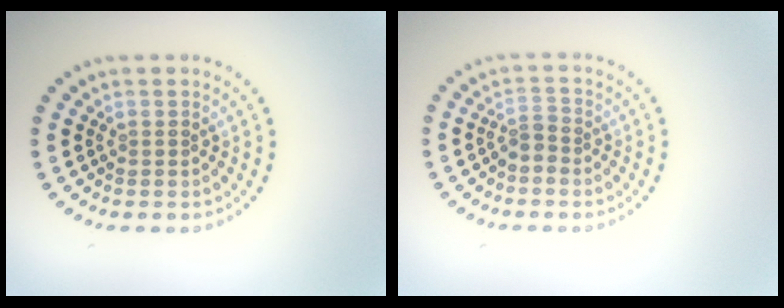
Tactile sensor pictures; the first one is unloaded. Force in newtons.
{"total": 1.5, "press": 1.2, "slide": 0.9}